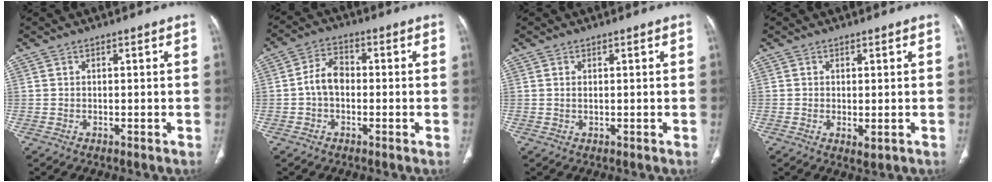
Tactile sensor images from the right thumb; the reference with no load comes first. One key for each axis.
{"total": 5.7, "fx": -0.7, "fy": 3.9, "fz": 4.1, "tx": -0.065, "ty": 0.020, "tz": -0.022}
{"total": 0.7, "fx": 0.2, "fy": 0.3, "fz": 0.6, "tx": -0.015, "ty": 0.002, "tz": 0.006}
{"total": 2.0, "fx": -0.4, "fy": 0.9, "fz": 1.8, "tx": -0.035, "ty": -0.008, "tz": -0.001}